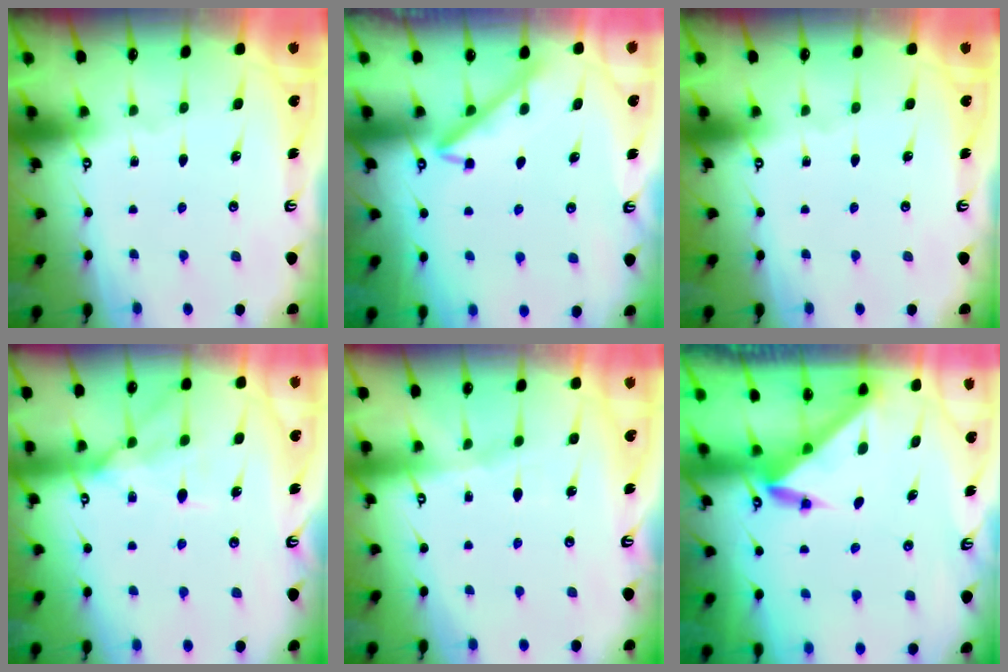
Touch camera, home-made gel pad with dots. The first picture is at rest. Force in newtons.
{"total": 4.0, "press": 3.9, "slide": 0.5}
{"total": 0.0}
{"total": 12.9, "press": 12.9, "slide": 1.0}
{"total": 3.8, "press": 3.8, "slide": 0.4}
{"total": 3.4, "press": 3.4, "slide": 0.1}